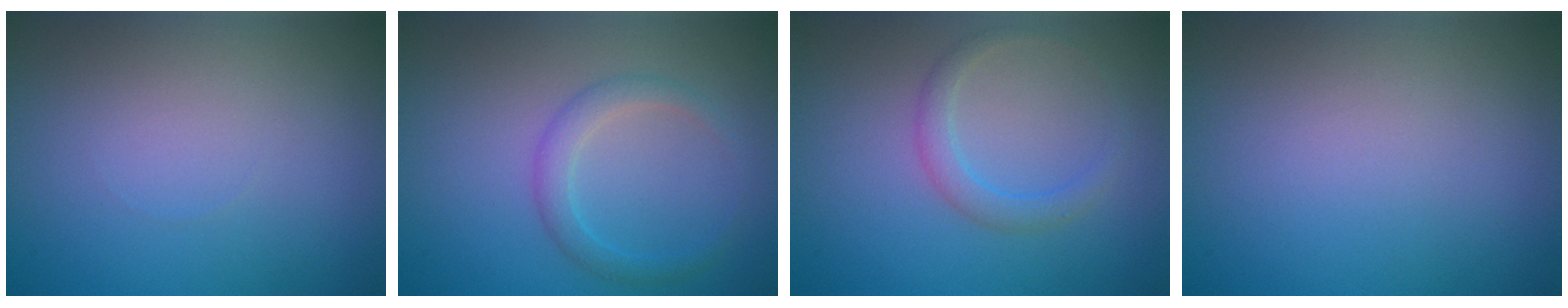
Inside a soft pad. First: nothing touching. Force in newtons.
{"total": 2.1, "press": 2.1, "slide": 0.1}
{"total": 2.0, "press": 2.0, "slide": 0.2}
{"total": 0.0}